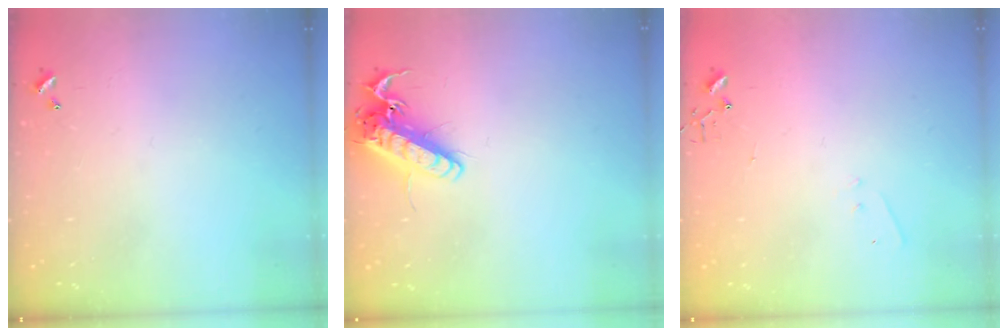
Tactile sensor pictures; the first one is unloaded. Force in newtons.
{"total": 14.6, "press": 14.4, "slide": 2.4}
{"total": 4.2, "press": 4.1, "slide": 0.6}